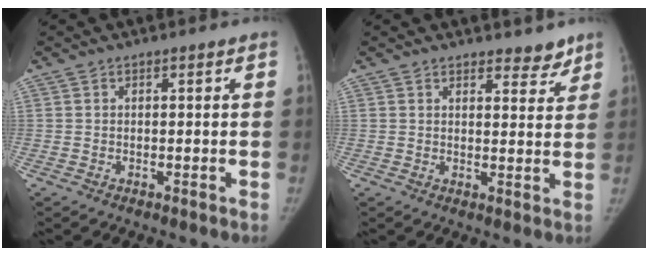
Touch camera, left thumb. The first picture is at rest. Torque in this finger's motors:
{"motor_torque": [-0.22, -0.12, -0.40, -0.02, -0.06]}